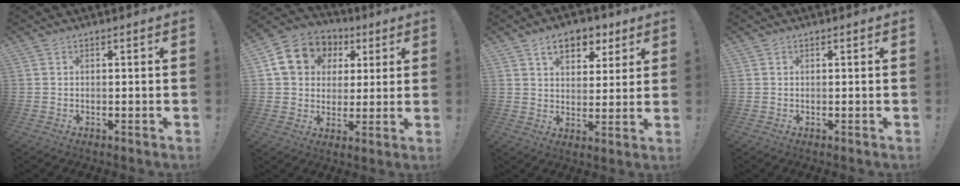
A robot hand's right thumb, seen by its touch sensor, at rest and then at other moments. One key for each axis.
{"total": 13.7, "fx": 5.1, "fy": 11.2, "fz": 6.0, "tx": -0.085, "ty": -0.015, "tz": 0.103}
{"total": 10.5, "fx": 5.6, "fy": 6.6, "fz": 5.9, "tx": -0.078, "ty": -0.023, "tz": 0.101}
{"total": 0.0}